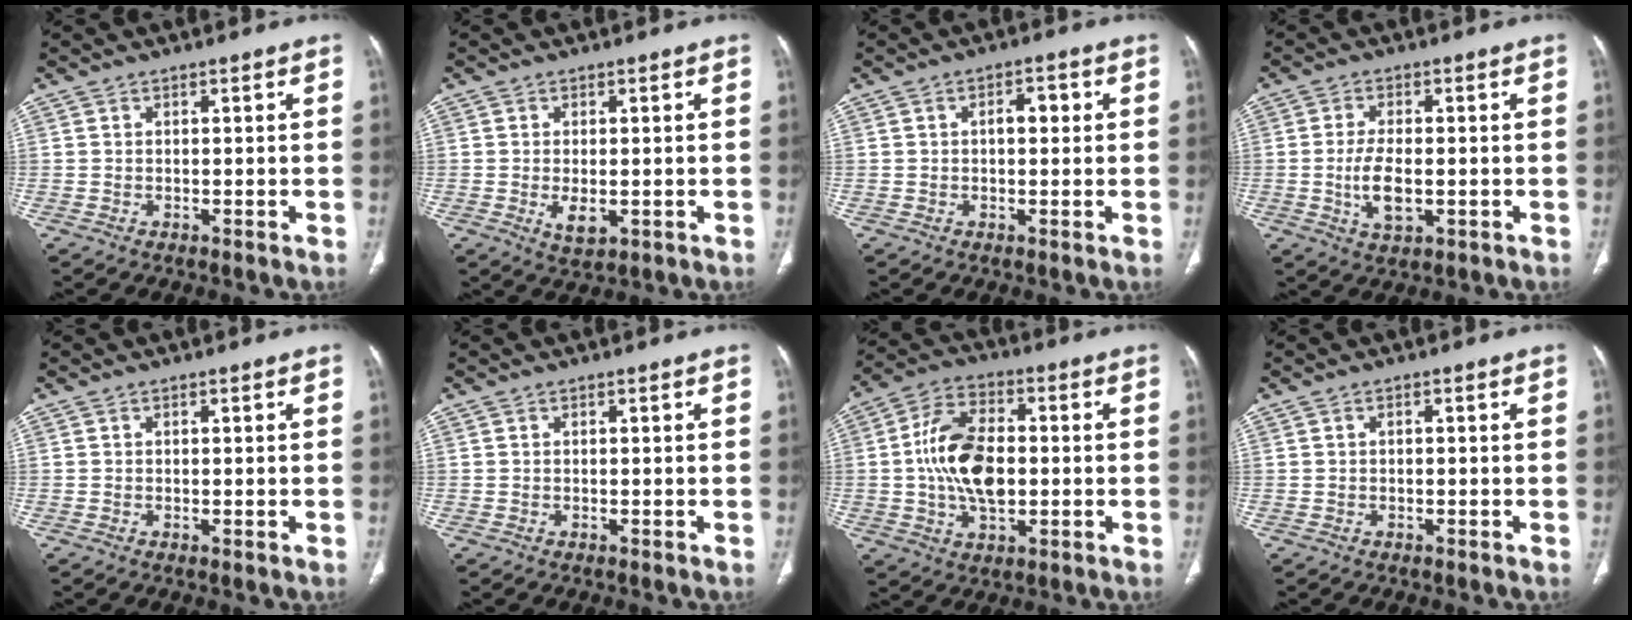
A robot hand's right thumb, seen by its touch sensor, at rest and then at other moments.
{"total": 4.0, "force": [-0.8, 2.0, 3.3], "torque": [-0.056, -0.008, -0.006]}
{"total": 3.4, "force": [0.5, 1.9, 2.8], "torque": [-0.035, 0.011, 0.005]}
{"total": 6.6, "force": [-1.0, 3.1, 5.7], "torque": [-0.110, -0.004, -0.013]}
{"total": 0.0}
{"total": 0.0}
{"total": 14.1, "force": [-0.2, 8.2, 11.4], "torque": [-0.203, 0.016, -0.005]}
{"total": 0.0}